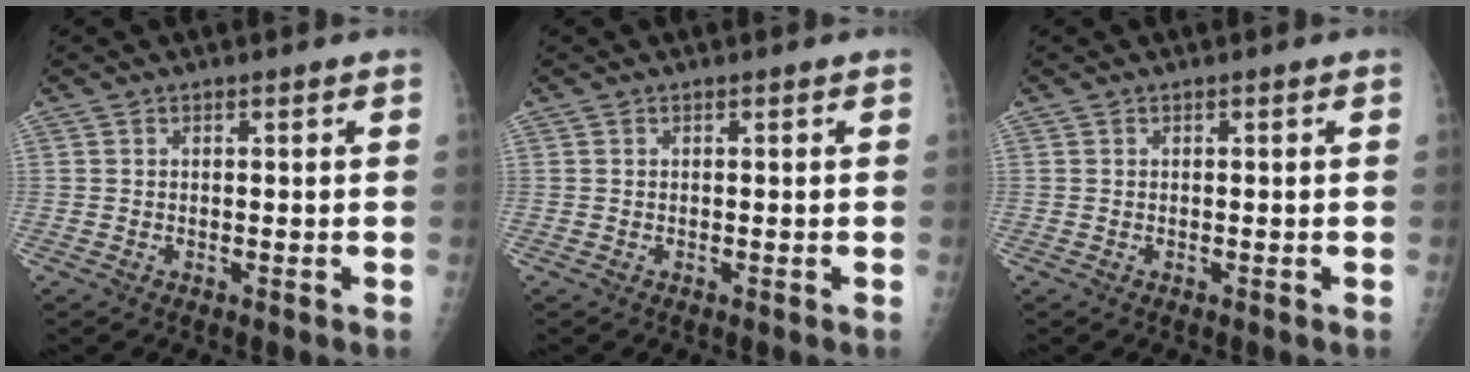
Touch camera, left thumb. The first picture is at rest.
{"total": 0.0}
{"total": 0.0}